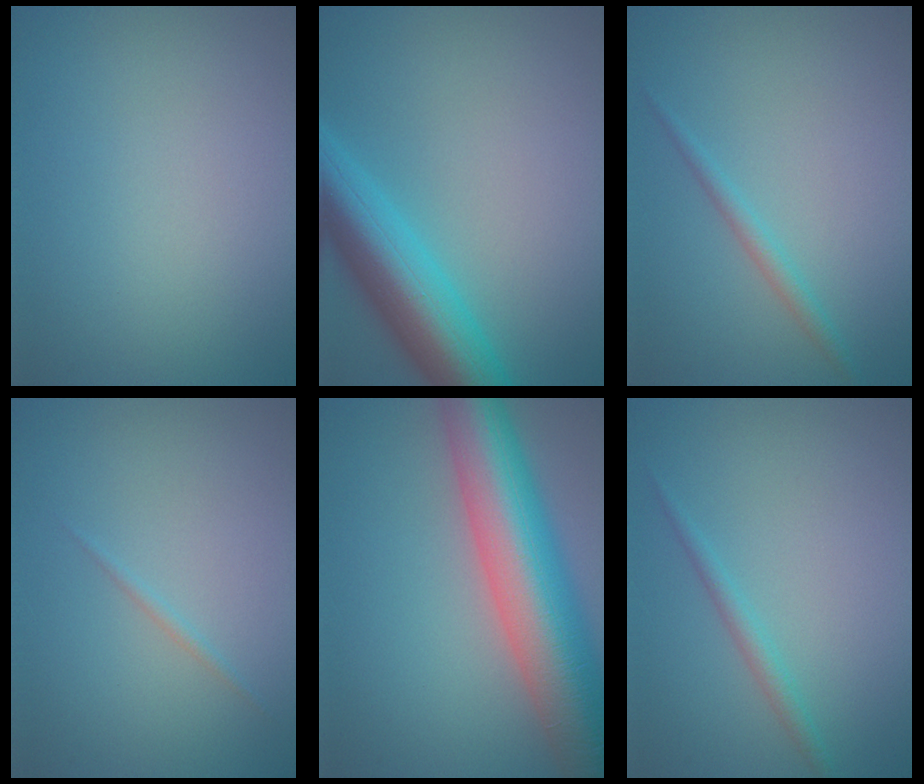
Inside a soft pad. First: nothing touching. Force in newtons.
{"total": 8.2, "press": 8.2, "slide": 0.3}
{"total": 1.4, "press": 1.4, "slide": 0.1}
{"total": 0.5, "press": 0.5, "slide": 0.0}
{"total": 11.8, "press": 11.7, "slide": 0.4}
{"total": 1.3, "press": 1.3, "slide": 0.1}